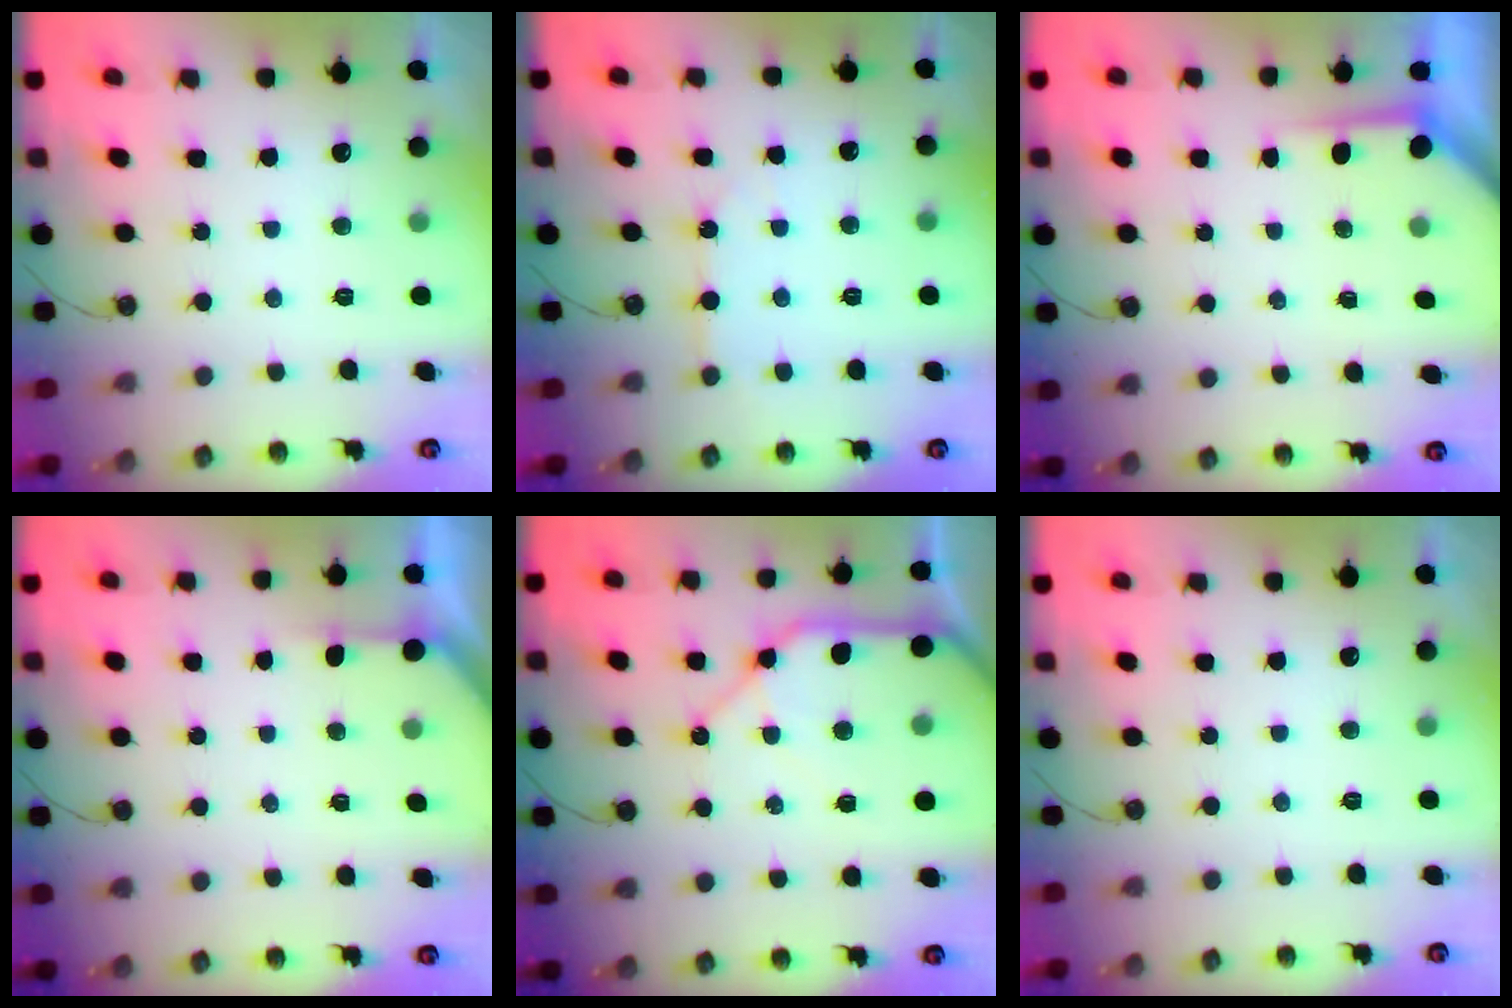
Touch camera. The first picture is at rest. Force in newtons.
{"total": 4.9, "press": 4.9, "slide": 0.6}
{"total": 3.5, "press": 3.5, "slide": 0.3}
{"total": 1.6, "press": 1.6, "slide": 0.2}
{"total": 16.8, "press": 16.7, "slide": 2.3}
{"total": 0.0}